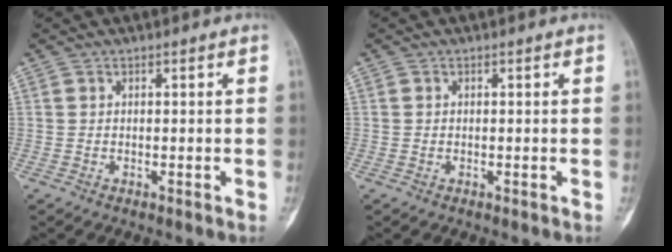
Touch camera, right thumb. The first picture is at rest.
{"total": 0.0}